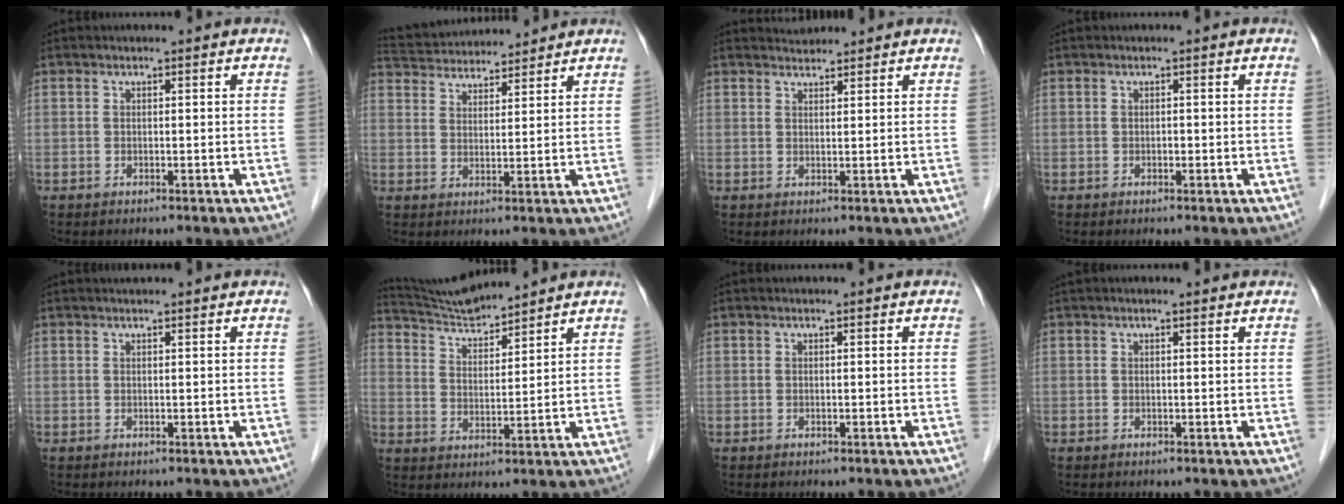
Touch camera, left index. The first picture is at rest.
{"total": 11.1, "force": [10.6, 1.8, 2.7], "torque": [-0.057, 0.037, 0.174]}
{"total": 2.1, "force": [2.1, 0.2, -0.2], "torque": [-0.003, 0.013, 0.040]}
{"total": 0.0}
{"total": 3.2, "force": [2.9, 0.2, 1.4], "torque": [-0.015, 0.026, 0.036]}
{"total": 8.3, "force": [8.1, -0.3, 1.6], "torque": [-0.046, 0.016, 0.163]}
{"total": 0.0}
{"total": 1.8, "force": [1.6, 0.3, 0.7], "torque": [-0.013, 0.024, 0.017]}